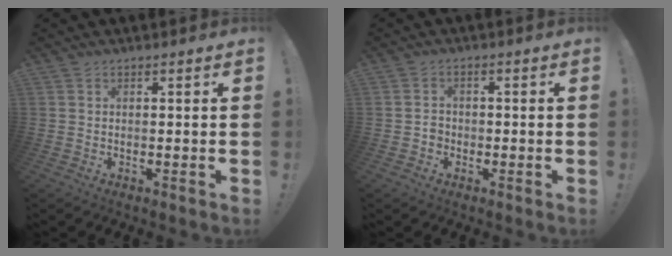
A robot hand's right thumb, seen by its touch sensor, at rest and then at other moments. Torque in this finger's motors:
{"motor_torque": [0.09, -0.19, 0.02, 0.15, 0.00]}